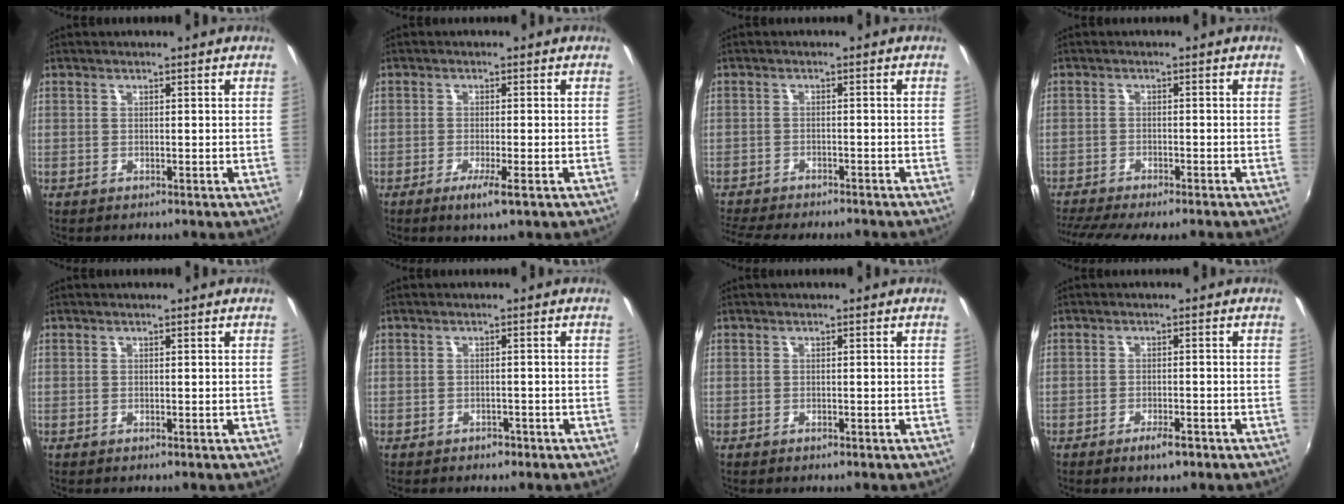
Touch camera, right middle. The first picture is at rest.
{"total": 4.0, "force": [-2.1, 0.3, 3.4], "torque": [-0.072, -0.011, -0.037]}
{"total": 10.6, "force": [-9.4, 2.1, 4.3], "torque": [-0.105, -0.025, -0.146]}
{"total": 9.2, "force": [-8.0, 1.1, 4.4], "torque": [-0.106, -0.033, -0.128]}
{"total": 0.0}
{"total": 2.6, "force": [-2.0, 1.4, 0.9], "torque": [-0.020, -0.007, -0.025]}
{"total": 0.9, "force": [-0.6, 0.4, 0.4], "torque": [-0.008, -0.002, -0.010]}
{"total": 3.5, "force": [-2.3, 1.0, 2.4], "torque": [-0.050, -0.005, -0.037]}